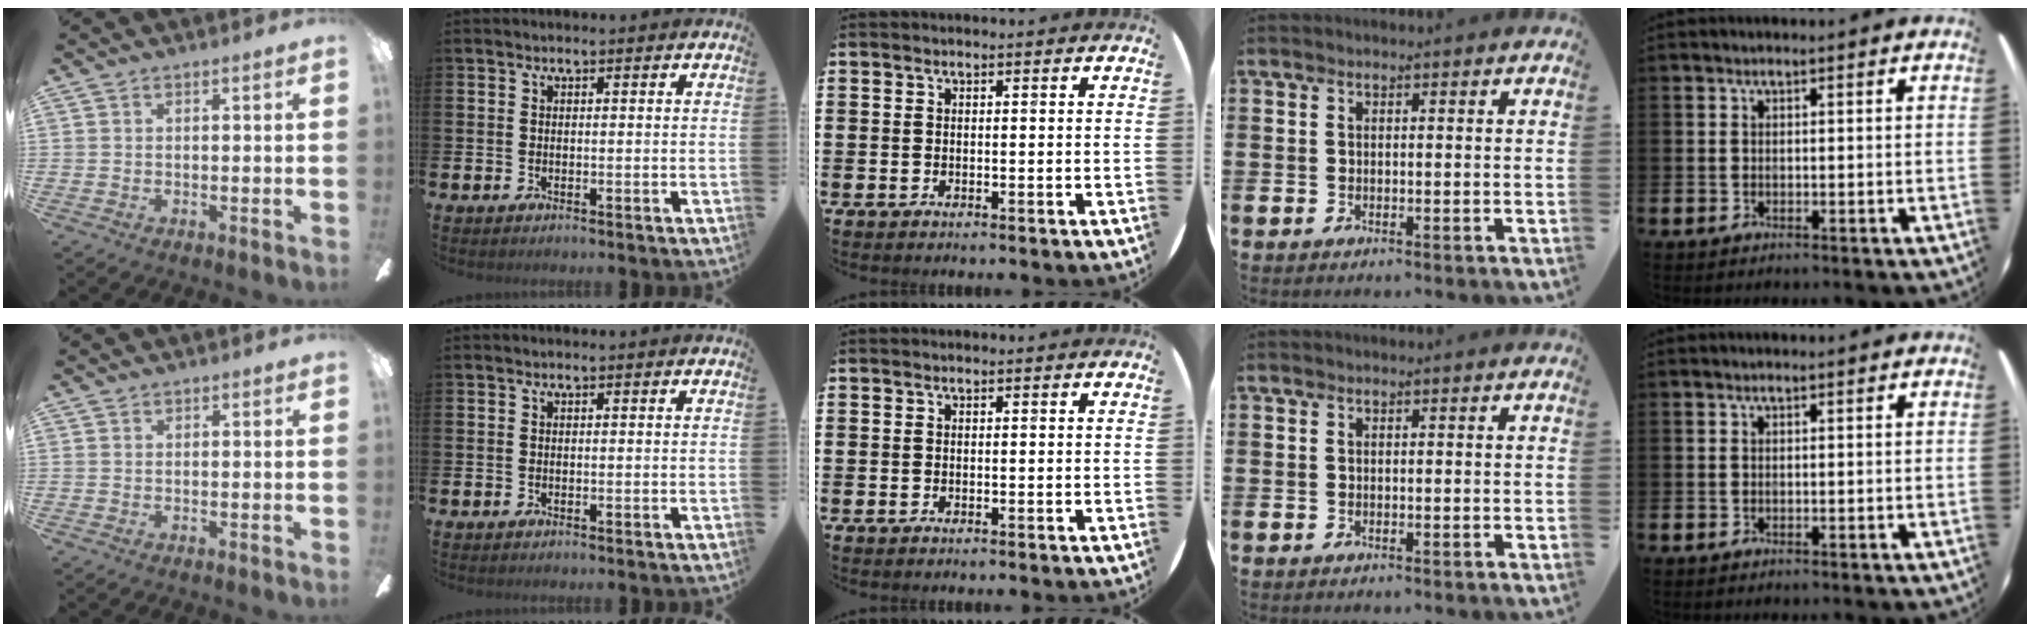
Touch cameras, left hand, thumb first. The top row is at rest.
{}